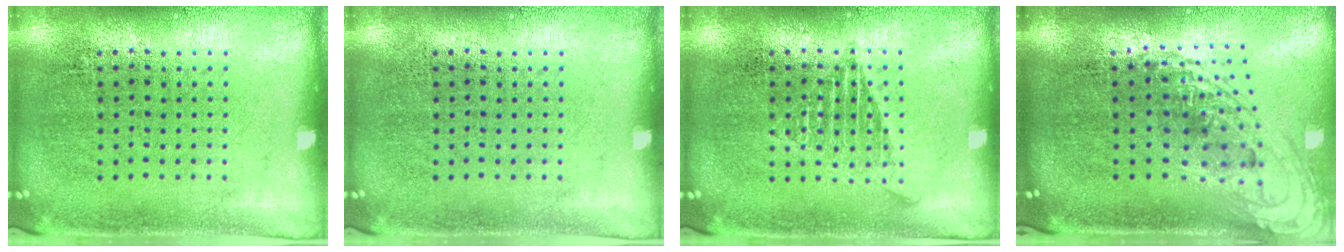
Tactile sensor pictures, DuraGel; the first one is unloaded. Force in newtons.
{"total": 0.0}
{"total": 1.7, "press": 1.7, "slide": 0.2}
{"total": 1.8, "press": 1.3, "slide": 1.2}